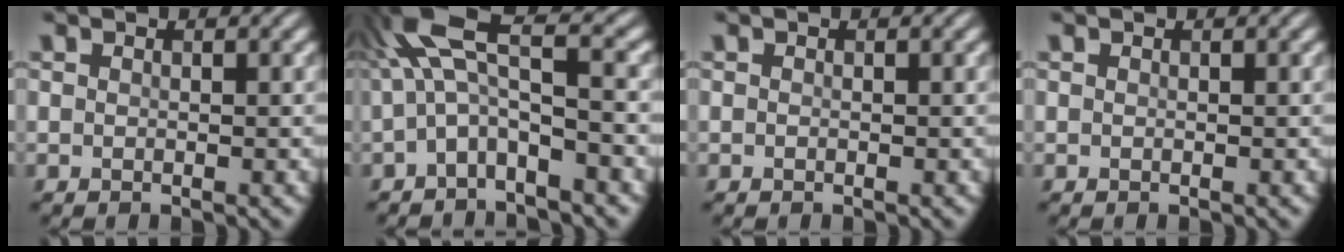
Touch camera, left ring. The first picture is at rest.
{"total": 5.9, "force": [-0.1, 1.8, 5.7], "torque": [-0.115, 0.021, -0.017]}
{"total": 0.0}
{"total": 0.0}